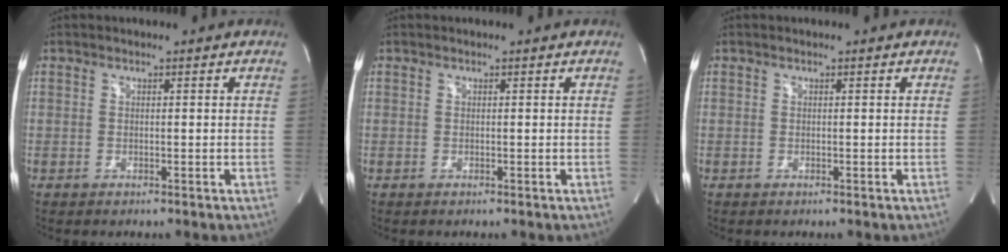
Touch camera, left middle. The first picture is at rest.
{"total": 0.0}
{"total": 0.0}